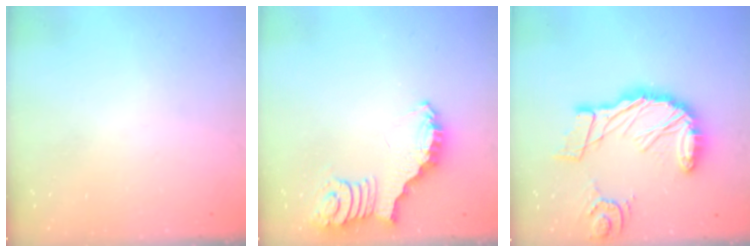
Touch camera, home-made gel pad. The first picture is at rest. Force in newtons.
{"total": 2.5, "press": 2.4, "slide": 0.5}
{"total": 21.6, "press": 21.5, "slide": 2.6}